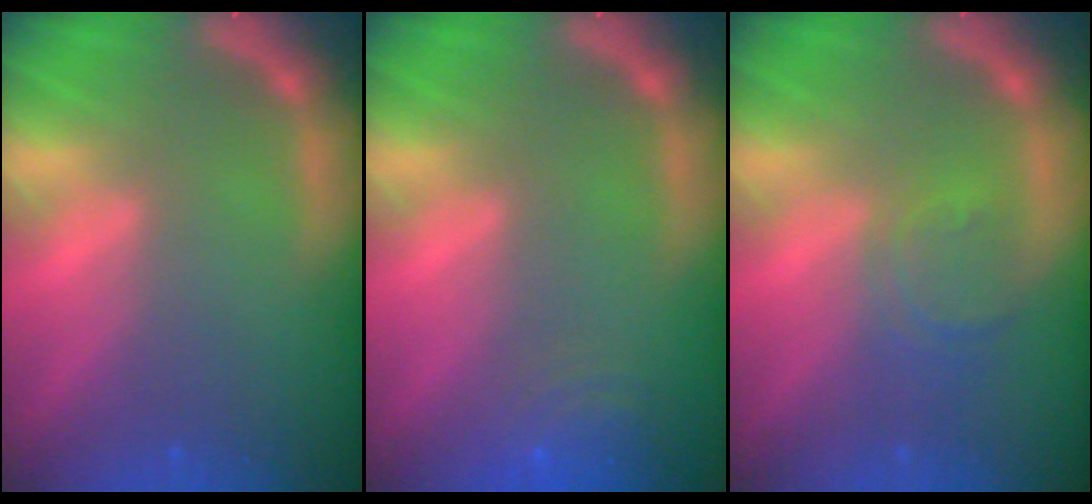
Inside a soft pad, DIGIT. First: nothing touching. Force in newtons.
{"total": 4.5}
{"total": 3.0}